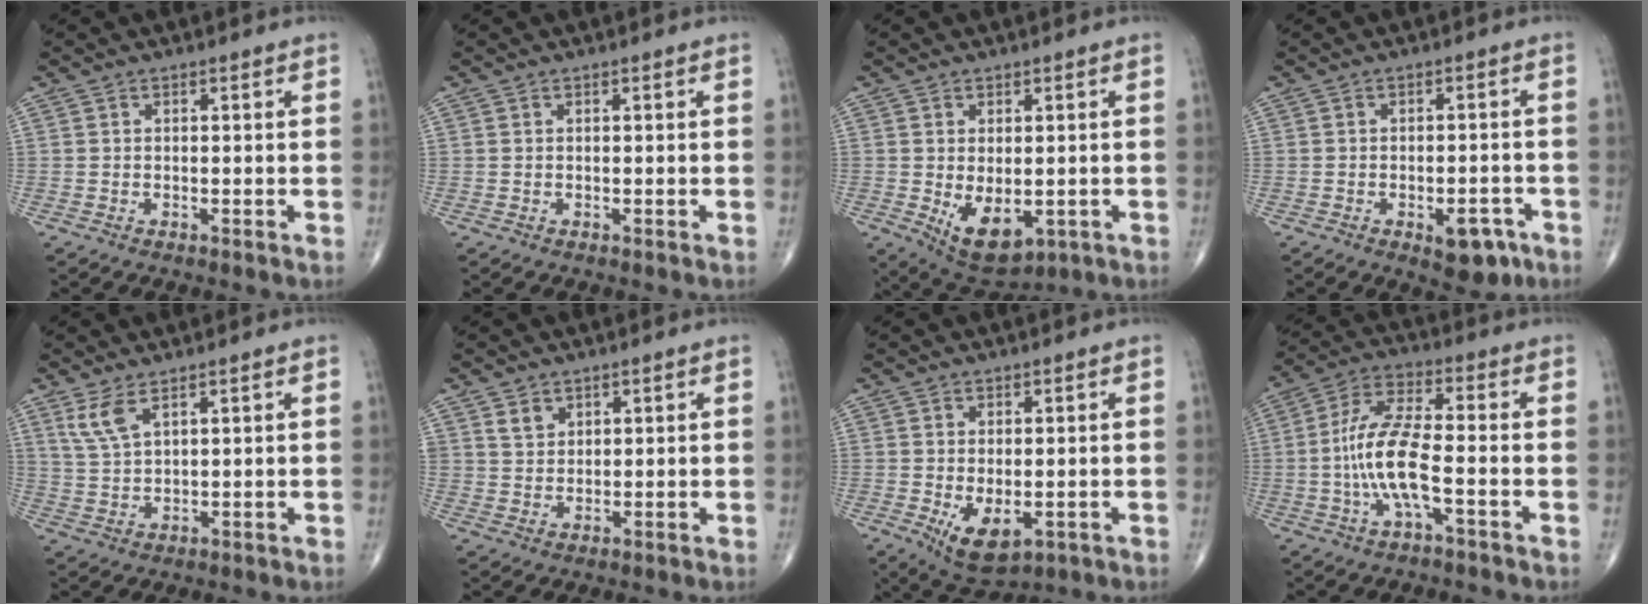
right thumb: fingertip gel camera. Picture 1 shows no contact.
{"total": 0.0}
{"total": 8.7, "force": [-1.6, 4.9, 7.1], "torque": [-0.100, -0.013, -0.005]}
{"total": 6.6, "force": [-3.2, 3.3, 4.8], "torque": [-0.044, 0.014, -0.036]}
{"total": 4.8, "force": [2.9, 1.7, 3.5], "torque": [-0.078, -0.011, 0.069]}
{"total": 2.9, "force": [1.8, 2.1, 0.9], "torque": [0.001, -0.015, 0.035]}
{"total": 7.3, "force": [-1.7, 3.9, 5.9], "torque": [-0.094, -0.014, -0.013]}
{"total": 11.3, "force": [-2.6, 3.2, 10.5], "torque": [-0.230, 0.032, -0.051]}